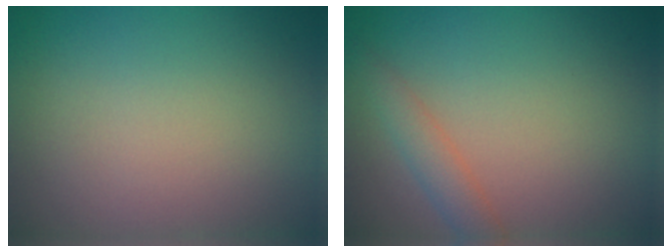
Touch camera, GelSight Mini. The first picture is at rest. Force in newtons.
{"total": 2.1, "press": 2.1, "slide": 0.1}